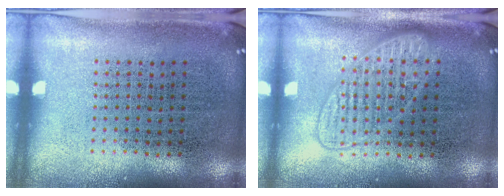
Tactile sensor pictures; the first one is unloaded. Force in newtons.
{"total": 1.5, "press": 1.4, "slide": 0.3}